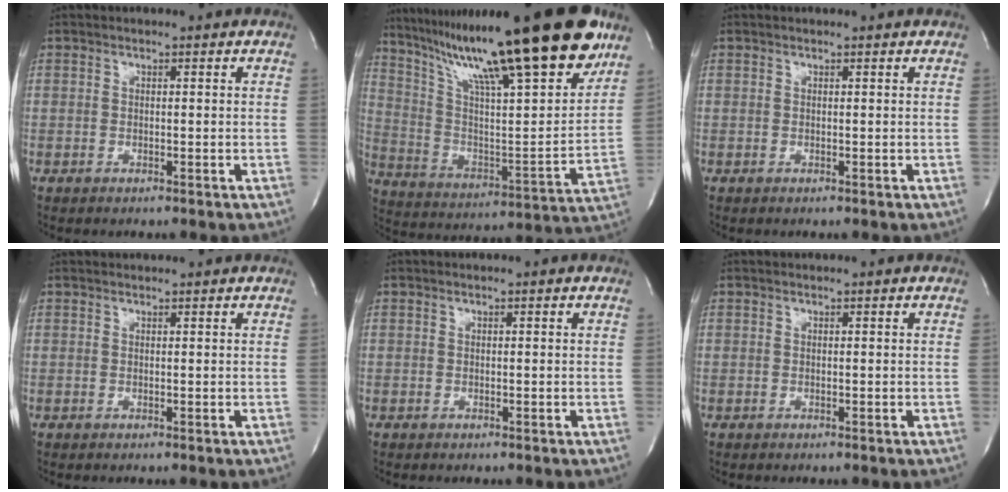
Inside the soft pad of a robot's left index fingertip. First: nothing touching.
{"total": 29.9, "force": [21.9, 3.1, 20.2], "torque": [-0.342, -0.007, 0.340]}
{"total": 0.7, "force": [0.7, 0.0, 0.1], "torque": [-0.004, 0.002, 0.007]}
{"total": 2.4, "force": [2.3, 0.1, 0.4], "torque": [-0.005, 0.023, 0.033]}
{"total": 0.0}
{"total": 0.0}